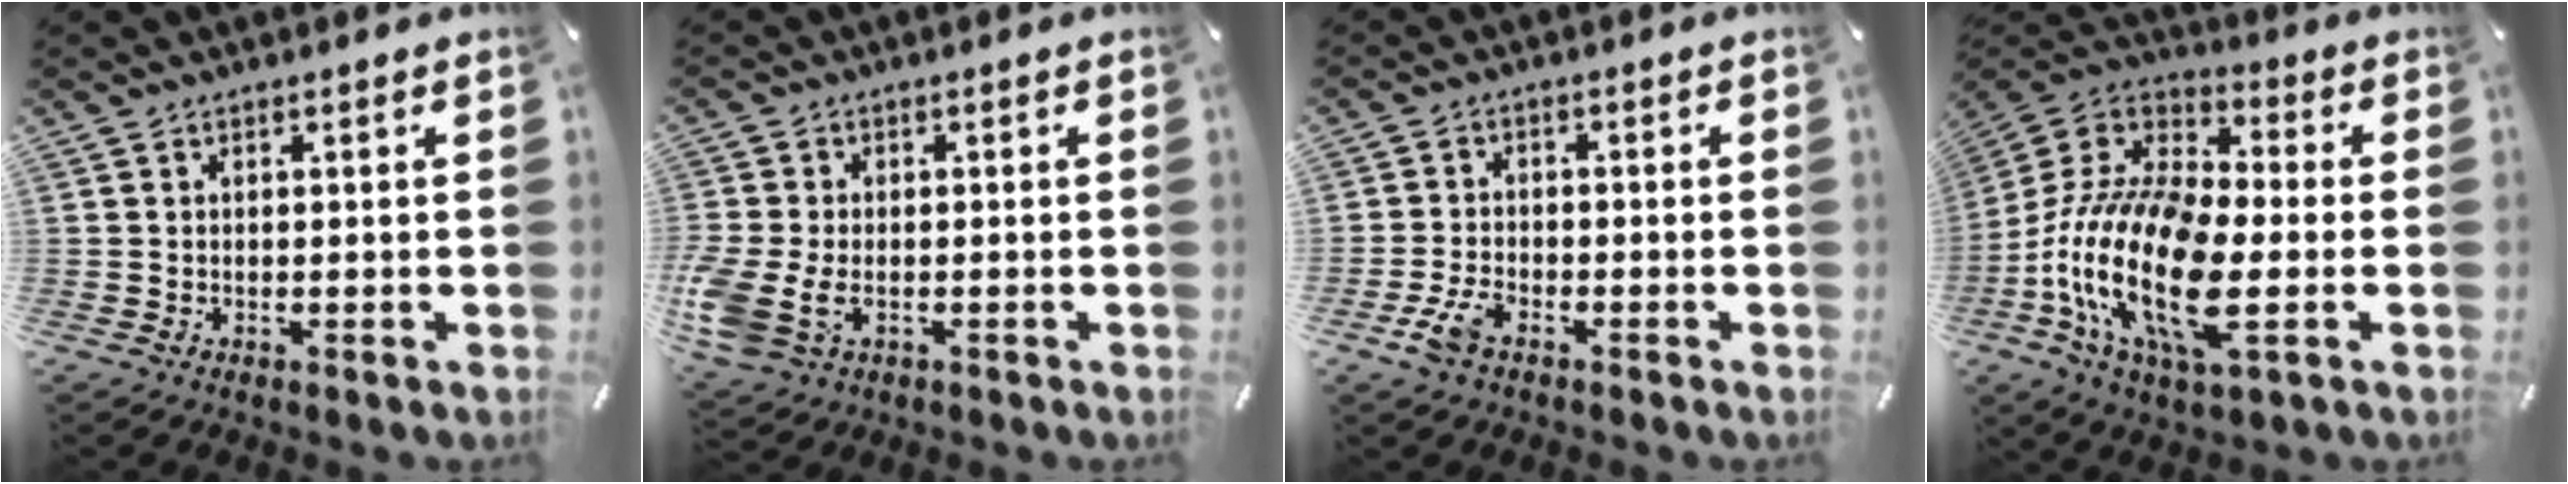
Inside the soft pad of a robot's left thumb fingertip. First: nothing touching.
{"total": 7.3, "force": [-1.8, 5.1, 5.0], "torque": [-0.128, -0.003, -0.032]}
{"total": 5.3, "force": [-3.1, 3.1, 3.1], "torque": [-0.072, 0.012, -0.061]}
{"total": 21.8, "force": [-7.1, 9.8, 18.1], "torque": [-0.413, 0.000, -0.130]}